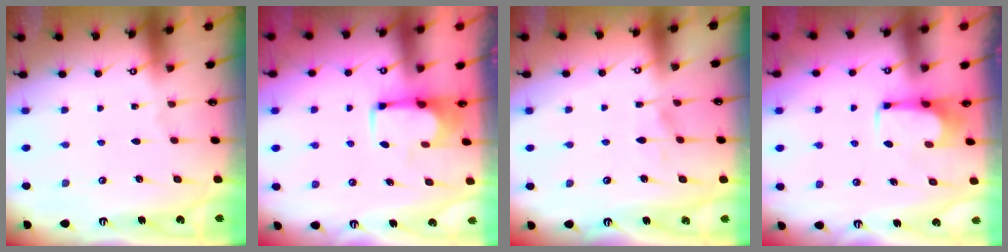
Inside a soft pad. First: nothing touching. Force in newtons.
{"total": 1.6, "press": 1.5, "slide": 0.7}
{"total": 4.8, "press": 4.7, "slide": 0.4}
{"total": 0.0}